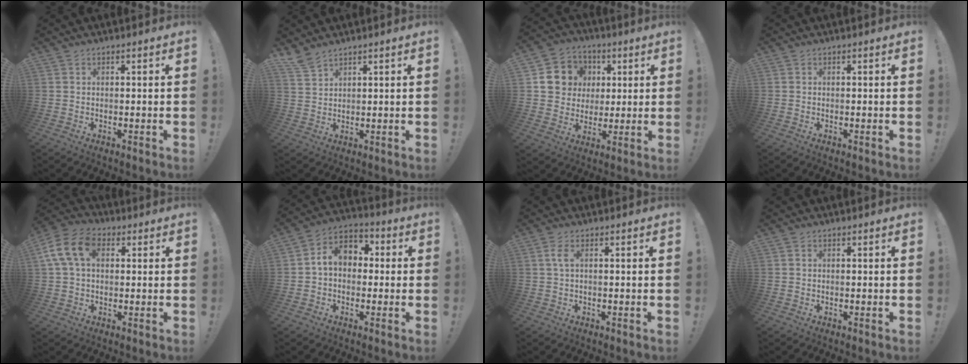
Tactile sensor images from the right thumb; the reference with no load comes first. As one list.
[{"total": 4.7, "force": [4.2, 1.1, 1.9], "torque": [-0.037, -0.025, 0.079]}, {"total": 12.2, "force": [2.7, 11.3, 3.6], "torque": [-0.047, -0.003, 0.065]}, {"total": 0.0}, {"total": 12.8, "force": [3.4, 8.5, 9.0], "torque": [-0.173, 0.003, 0.066]}, {"total": 9.0, "force": [1.0, 6.6, 5.9], "torque": [-0.096, 0.018, 0.026]}, {"total": 2.4, "force": [0.4, 0.4, 2.3], "torque": [-0.046, 0.002, 0.008]}, {"total": 0.0}]